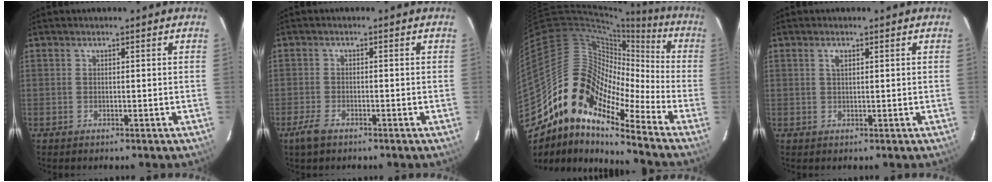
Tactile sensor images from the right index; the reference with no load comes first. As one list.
[{"total": 3.3, "force": [-2.3, 1.4, 1.8], "torque": [-0.053, -0.004, -0.046]}, {"total": 14.8, "force": [-10.4, 5.9, 8.7], "torque": [-0.133, 0.011, -0.218]}, {"total": 1.2, "force": [0.5, 0.5, 0.9], "torque": [-0.018, 0.002, 0.010]}]